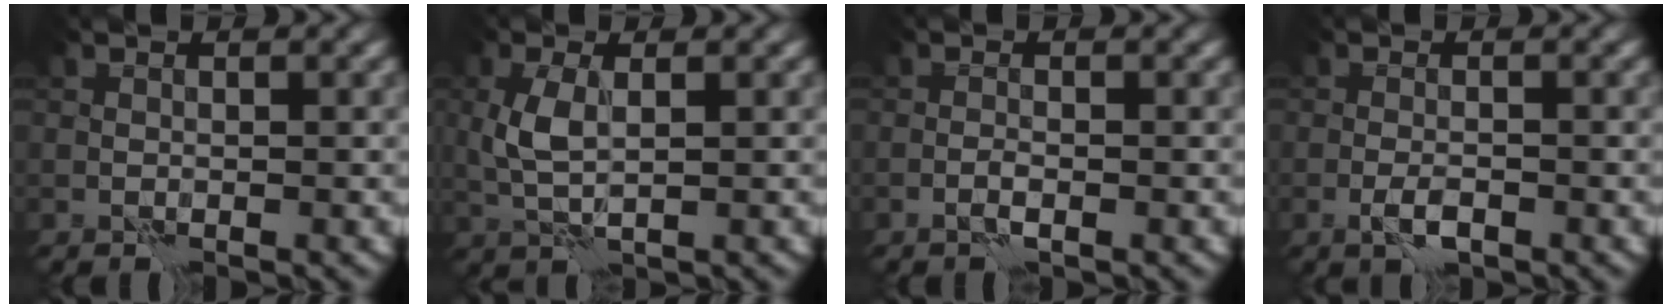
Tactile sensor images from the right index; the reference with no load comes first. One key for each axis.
{"total": 3.0, "fx": 0.7, "fy": 1.2, "fz": 2.7, "tx": -0.066, "ty": 0.000, "tz": 0.017}
{"total": 0.8, "fx": -0.3, "fy": 0.1, "fz": 0.7, "tx": -0.016, "ty": 0.001, "tz": -0.007}
{"total": 1.7, "fx": -0.7, "fy": 0.5, "fz": 1.5, "tx": -0.031, "ty": -0.001, "tz": -0.016}